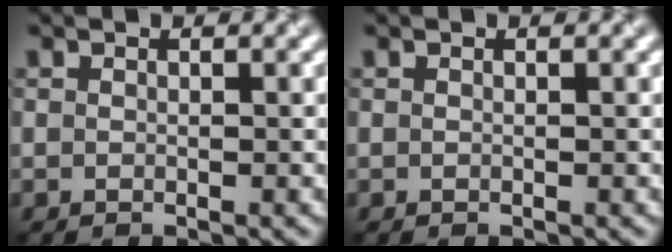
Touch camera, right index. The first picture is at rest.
{"total": 0.0}